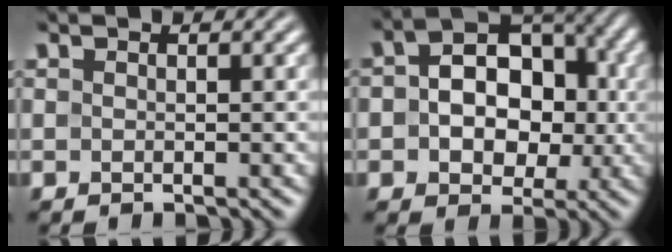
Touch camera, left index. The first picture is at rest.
{"total": 9.3, "force": [0.4, 6.6, 6.6], "torque": [-0.069, 0.010, -0.002]}